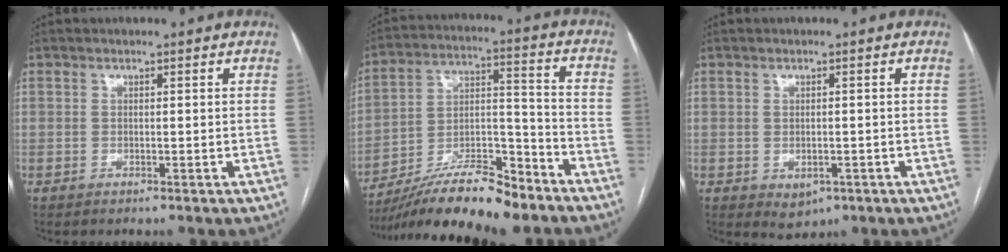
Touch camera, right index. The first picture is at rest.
{"total": 17.5, "force": [-14.4, 3.1, 9.4], "torque": [-0.171, 0.008, -0.252]}
{"total": 2.9, "force": [-1.1, 2.0, 1.9], "torque": [-0.026, -0.003, -0.002]}